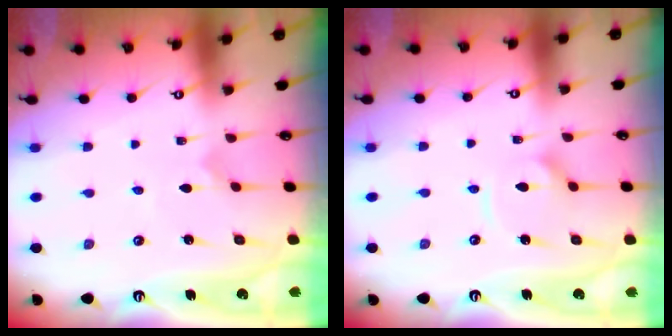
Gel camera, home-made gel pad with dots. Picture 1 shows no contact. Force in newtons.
{"total": 5.7, "press": 5.7, "slide": 0.5}